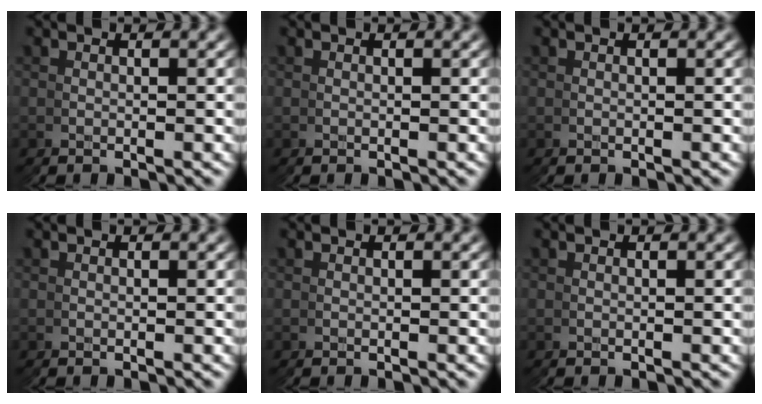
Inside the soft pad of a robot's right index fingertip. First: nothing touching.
{"total": 0.0}
{"total": 0.0}
{"total": 0.0}
{"total": 0.0}
{"total": 0.0}